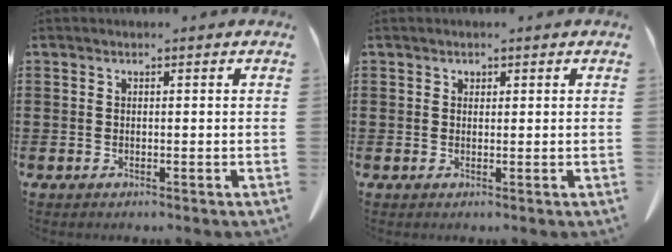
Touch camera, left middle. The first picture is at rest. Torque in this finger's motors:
{"motor_torque": [-0.29, 0.68, -0.03, 0.01]}